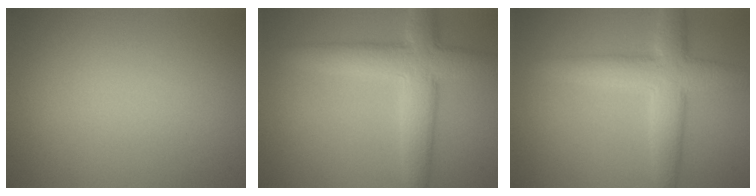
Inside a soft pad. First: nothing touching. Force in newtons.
{"total": 6.1, "press": 6.1, "slide": 0.4}
{"total": 5.7, "press": 5.7, "slide": 0.3}